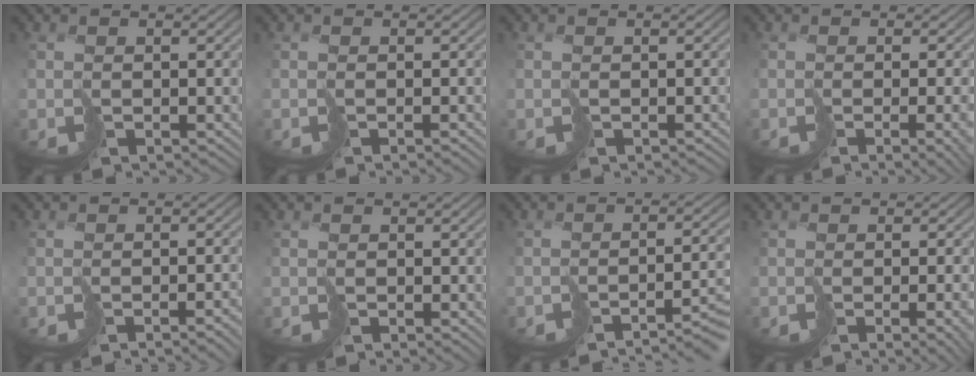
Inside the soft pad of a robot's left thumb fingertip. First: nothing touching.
{"total": 1.1, "force": [-1.1, -0.1, 0.4], "torque": [-0.004, 0.001, -0.018]}
{"total": 1.1, "force": [-0.8, 0.4, 0.5], "torque": [-0.003, -0.001, -0.015]}
{"total": 5.0, "force": [-1.9, 1.4, 4.5], "torque": [-0.051, -0.019, -0.005]}
{"total": 3.1, "force": [-2.8, 0.3, 1.4], "torque": [-0.010, -0.001, -0.042]}
{"total": 0.0}
{"total": 6.7, "force": [-5.2, 0.7, 4.1], "torque": [-0.041, -0.010, -0.078]}
{"total": 5.1, "force": [-2.3, 1.6, 4.3], "torque": [-0.052, -0.018, -0.014]}